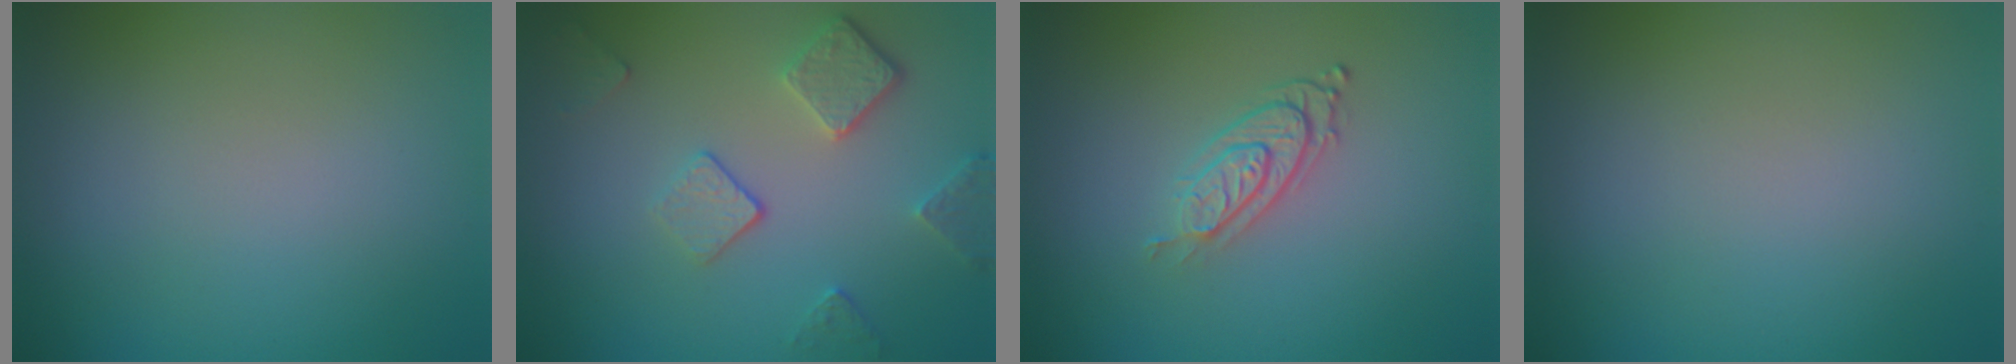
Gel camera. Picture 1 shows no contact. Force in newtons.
{"total": 3.8, "press": 2.9, "slide": 2.4}
{"total": 3.0, "press": 2.0, "slide": 2.2}
{"total": 0.0}